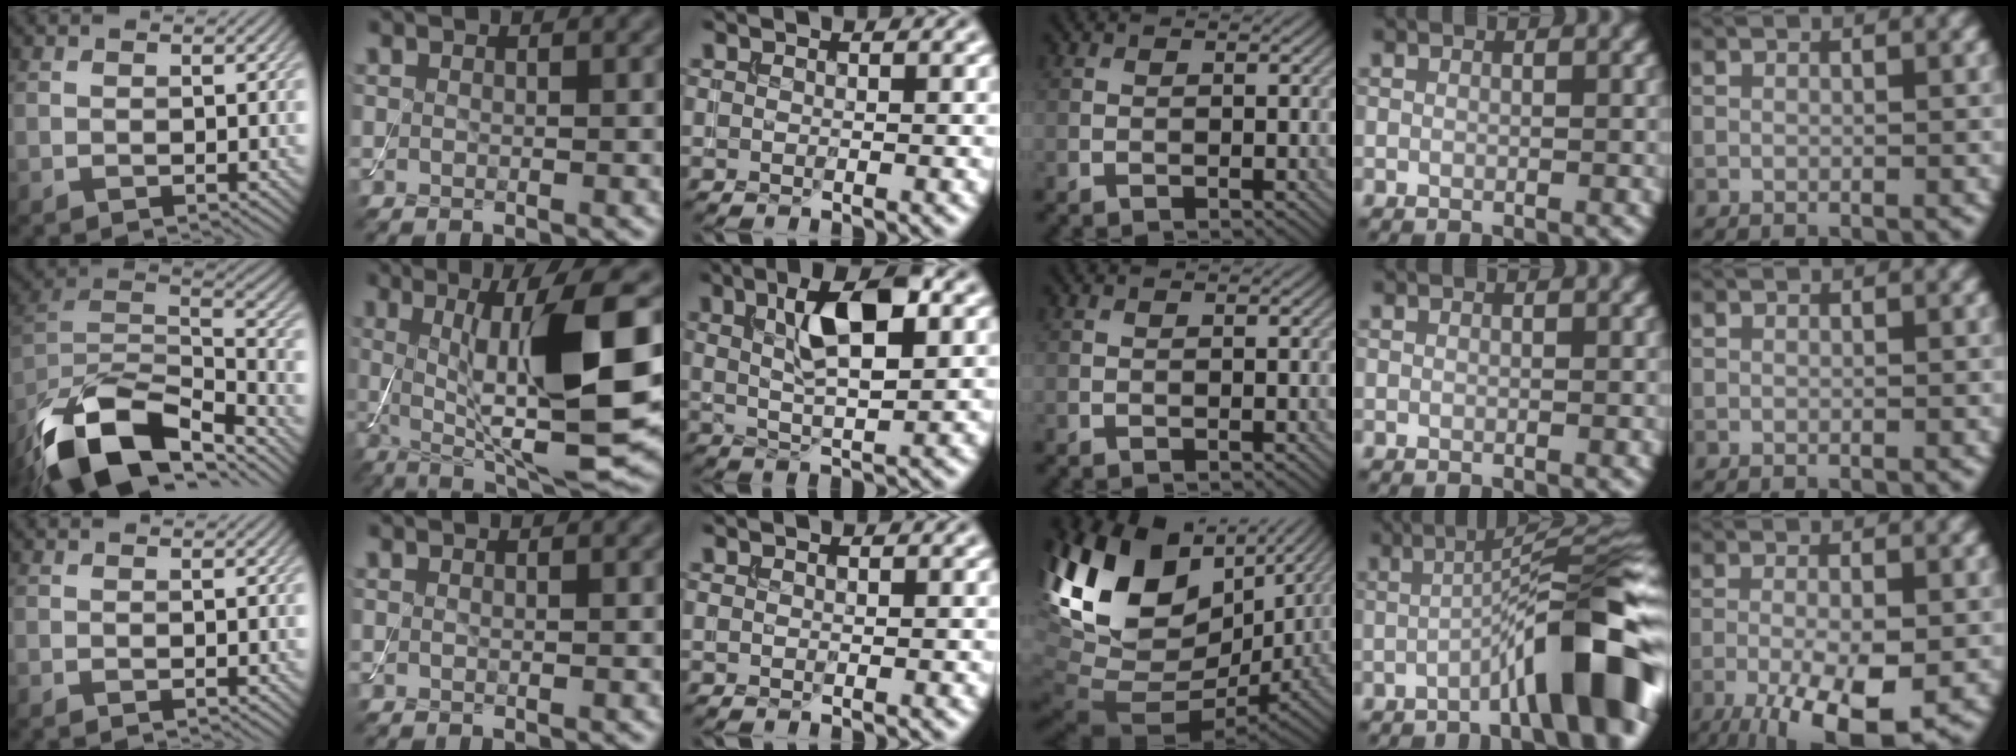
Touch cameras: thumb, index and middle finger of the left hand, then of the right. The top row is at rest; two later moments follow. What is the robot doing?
{"motion": "assemble", "object": "toy tower of hanoi"}